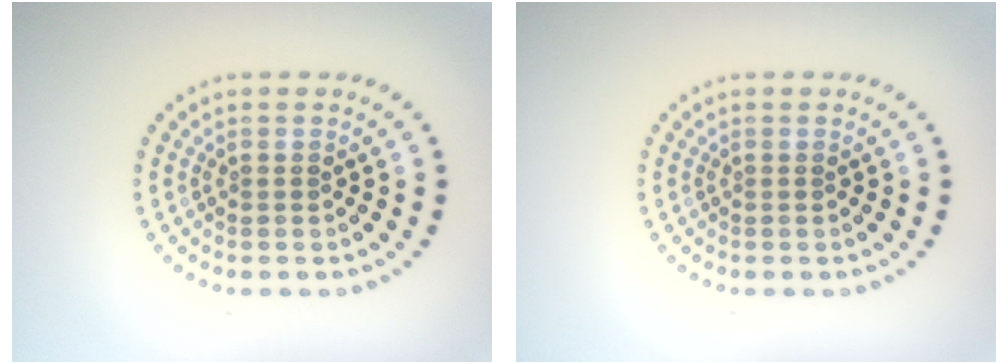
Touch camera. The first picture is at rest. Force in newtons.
{"total": 0.0}